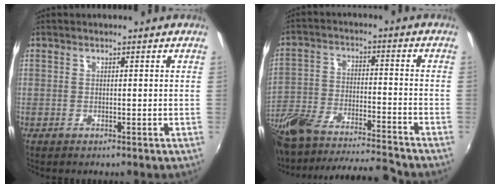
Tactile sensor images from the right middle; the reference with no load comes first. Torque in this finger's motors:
{"motor_torque": [1.07, -1.07, 0.61, 0.21]}